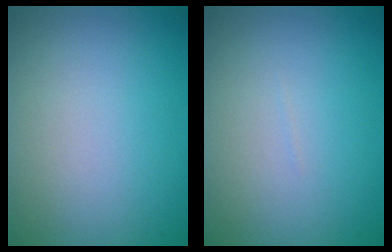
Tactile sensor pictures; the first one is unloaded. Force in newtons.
{"total": 0.0}